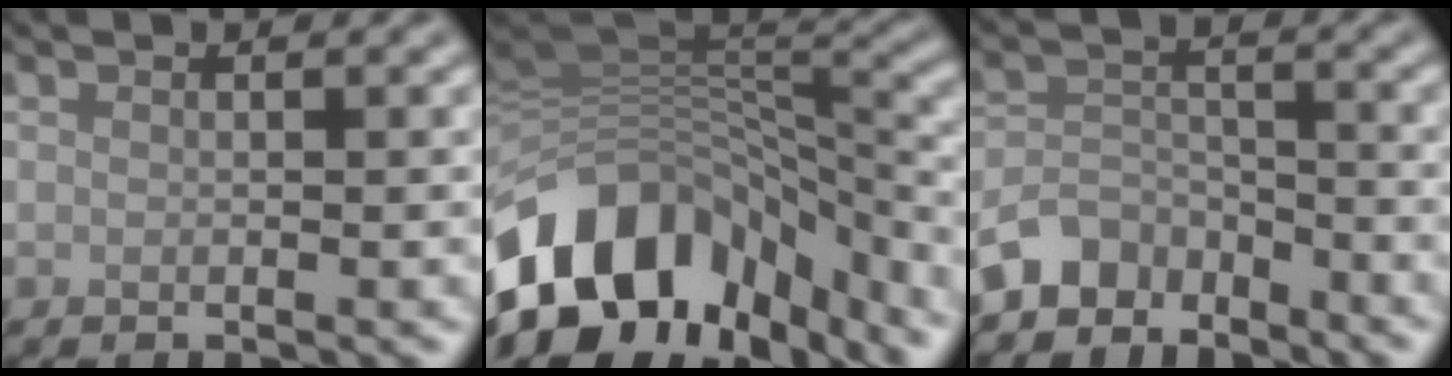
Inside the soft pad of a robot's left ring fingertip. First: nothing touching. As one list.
[{"total": 13.8, "force": [-6.8, 9.1, 7.8], "torque": [-0.166, 0.003, -0.105]}, {"total": 4.0, "force": [-3.5, 1.9, 0.6], "torque": [-0.001, 0.002, -0.075]}]